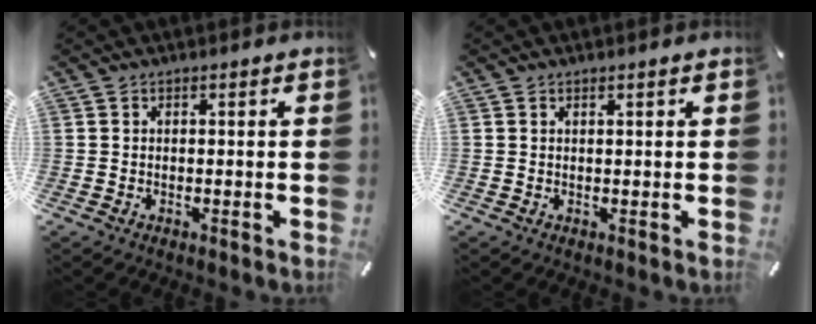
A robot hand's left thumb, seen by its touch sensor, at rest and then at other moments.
{"total": 0.5, "force": [0.4, 0.0, 0.4], "torque": [-0.007, 0.000, 0.006]}